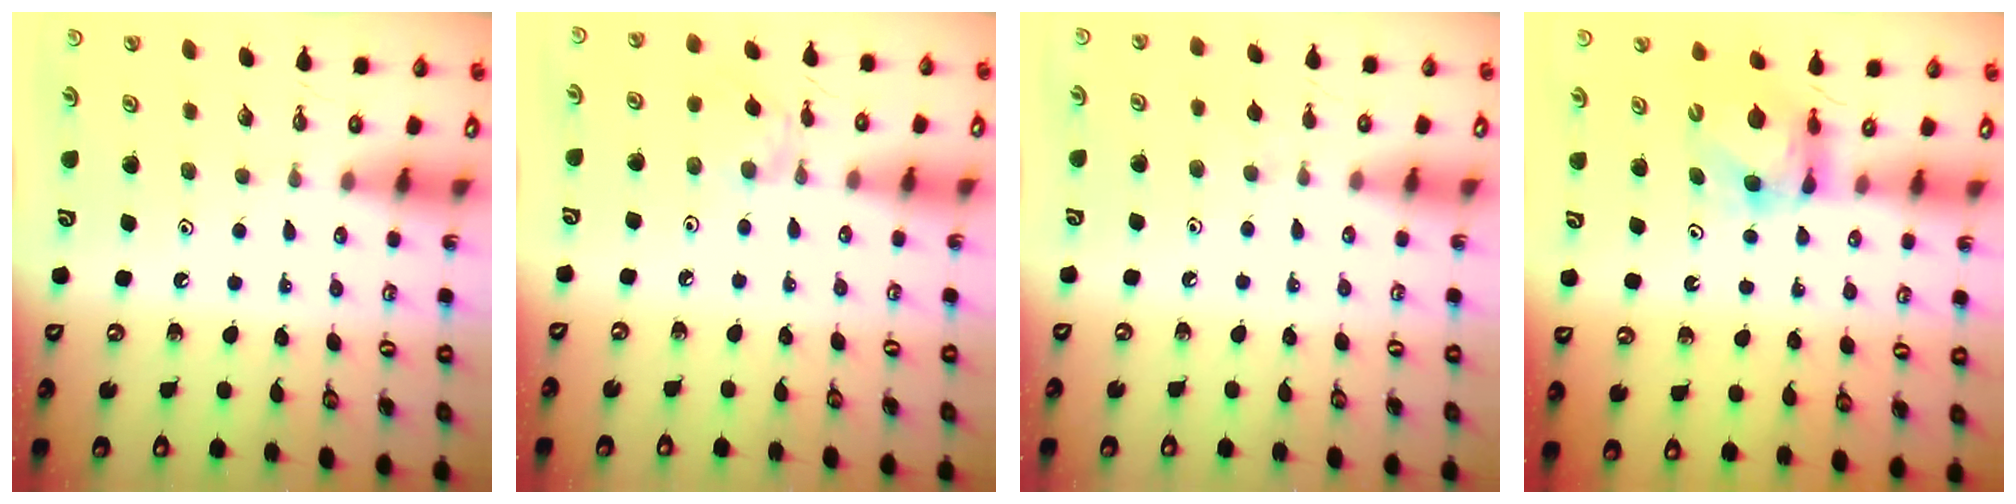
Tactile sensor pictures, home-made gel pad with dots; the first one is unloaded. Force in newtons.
{"total": 2.7, "press": 2.6, "slide": 0.3}
{"total": 2.7, "press": 2.6, "slide": 0.5}
{"total": 5.9, "press": 5.9, "slide": 0.6}